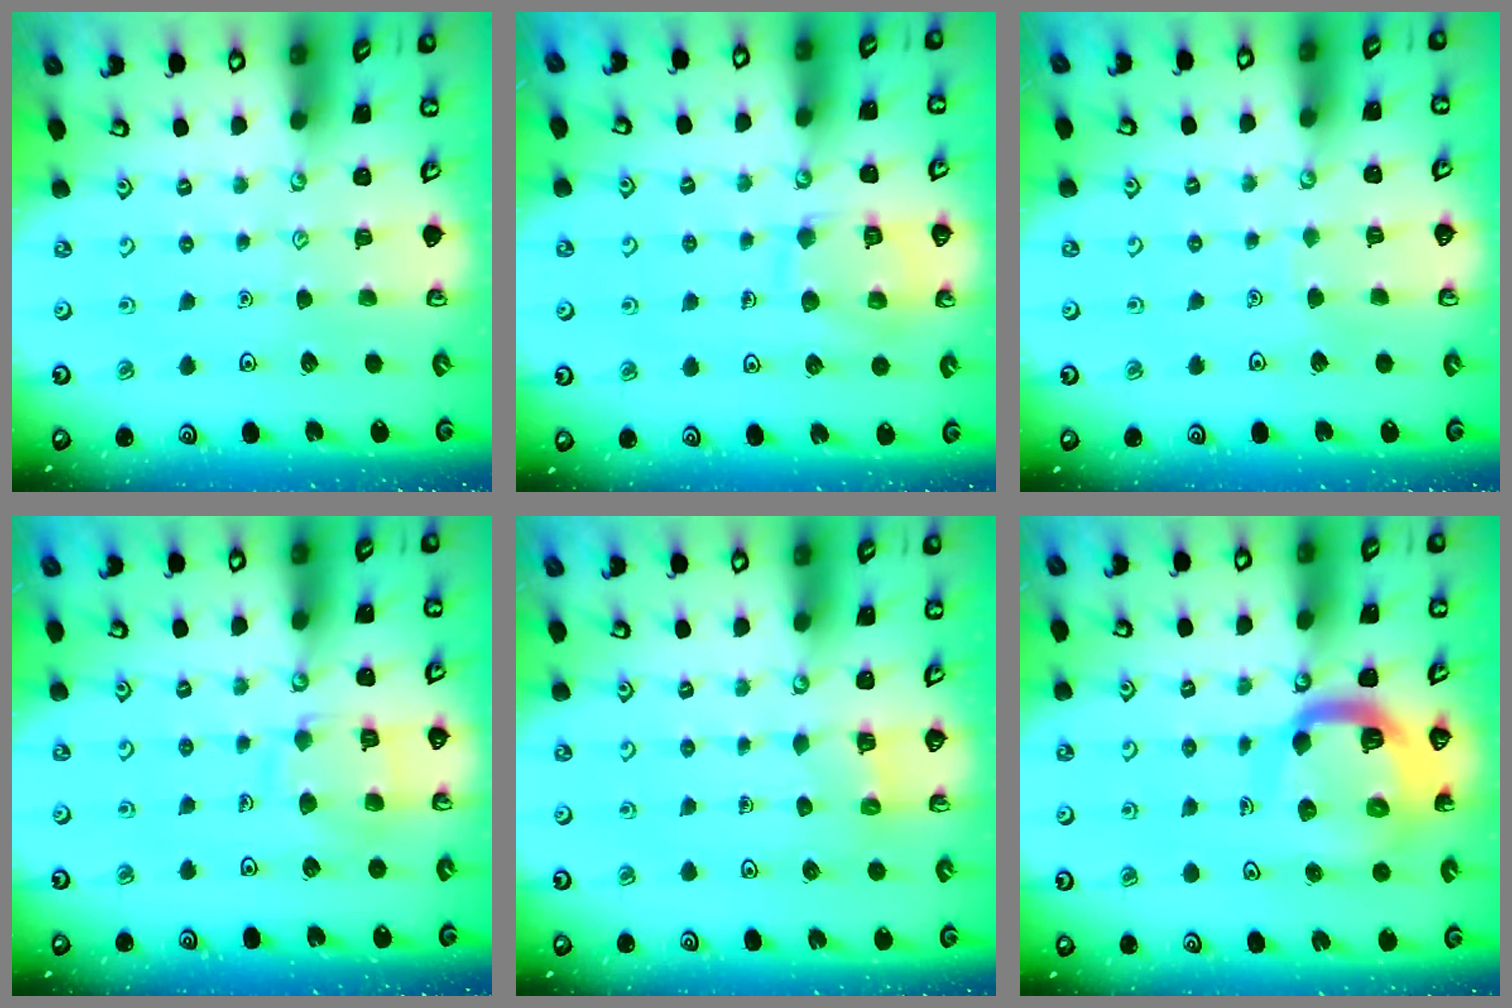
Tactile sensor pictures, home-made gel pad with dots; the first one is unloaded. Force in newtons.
{"total": 11.9, "press": 11.9, "slide": 1.1}
{"total": 2.5, "press": 2.5, "slide": 0.2}
{"total": 9.9, "press": 9.9, "slide": 0.9}
{"total": 2.5, "press": 2.5, "slide": 0.1}
{"total": 12.3, "press": 12.3, "slide": 1.1}